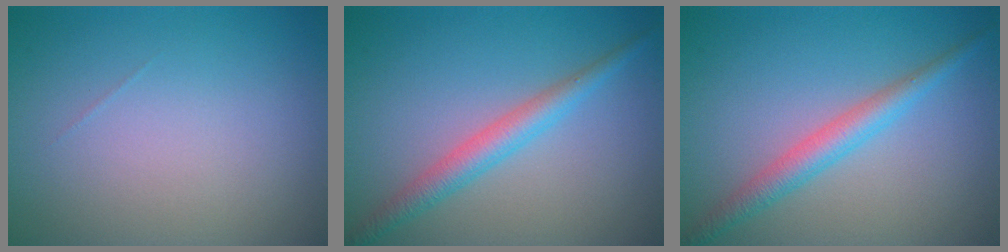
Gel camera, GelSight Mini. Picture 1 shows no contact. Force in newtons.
{"total": 2.8, "press": 2.8, "slide": 0.1}
{"total": 2.8, "press": 2.8, "slide": 0.1}